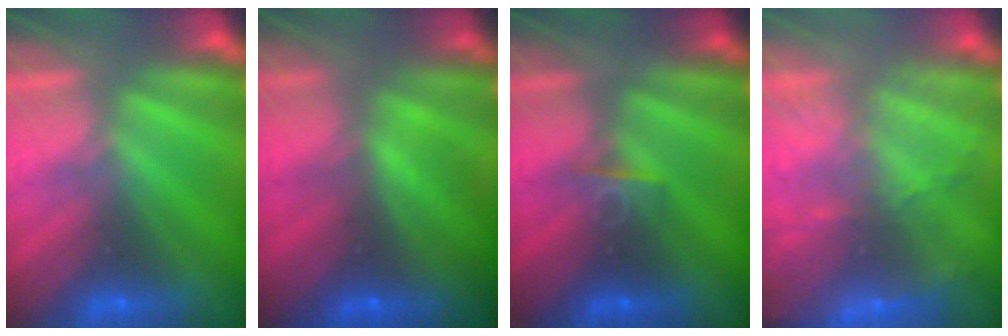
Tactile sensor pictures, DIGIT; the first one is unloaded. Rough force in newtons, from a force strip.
{"total": 7.3}
{"total": 2.6}
{"total": 8.5}